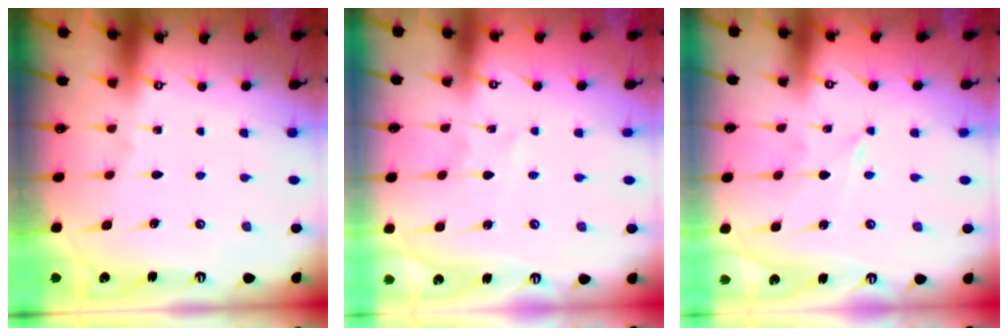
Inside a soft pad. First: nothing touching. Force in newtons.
{"total": 1.3, "press": 1.3, "slide": 0.1}
{"total": 0.0}